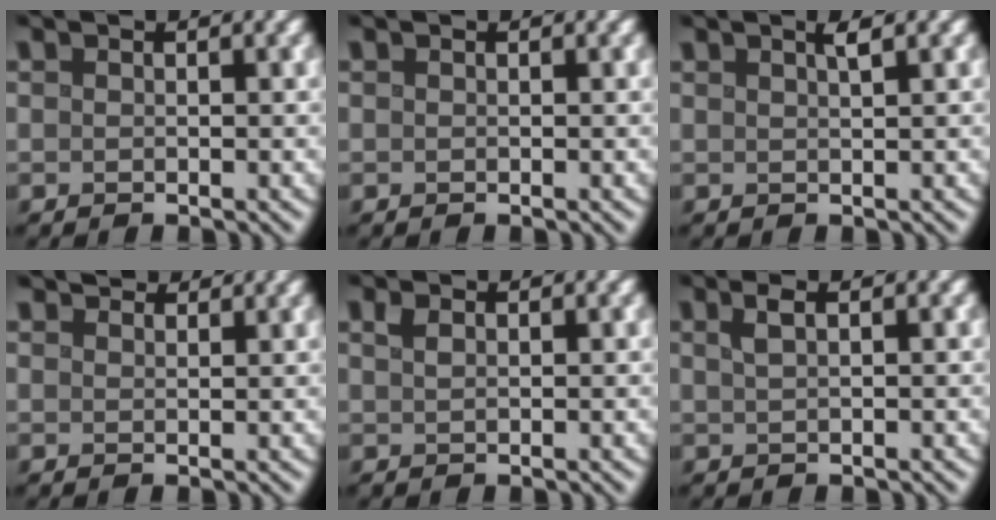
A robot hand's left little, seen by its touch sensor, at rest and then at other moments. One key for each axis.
{"total": 0.0}
{"total": 1.3, "fx": 0.7, "fy": 0.3, "fz": 1.0, "tx": -0.013, "ty": 0.003, "tz": 0.011}
{"total": 2.9, "fx": 2.7, "fy": 0.8, "fz": 0.9, "tx": -0.016, "ty": 0.000, "tz": 0.036}
{"total": 1.0, "fx": 0.6, "fy": 0.5, "fz": 0.7, "tx": -0.016, "ty": 0.002, "tz": 0.012}
{"total": 1.6, "fx": 0.7, "fy": 0.6, "fz": 1.3, "tx": -0.020, "ty": 0.007, "tz": 0.011}